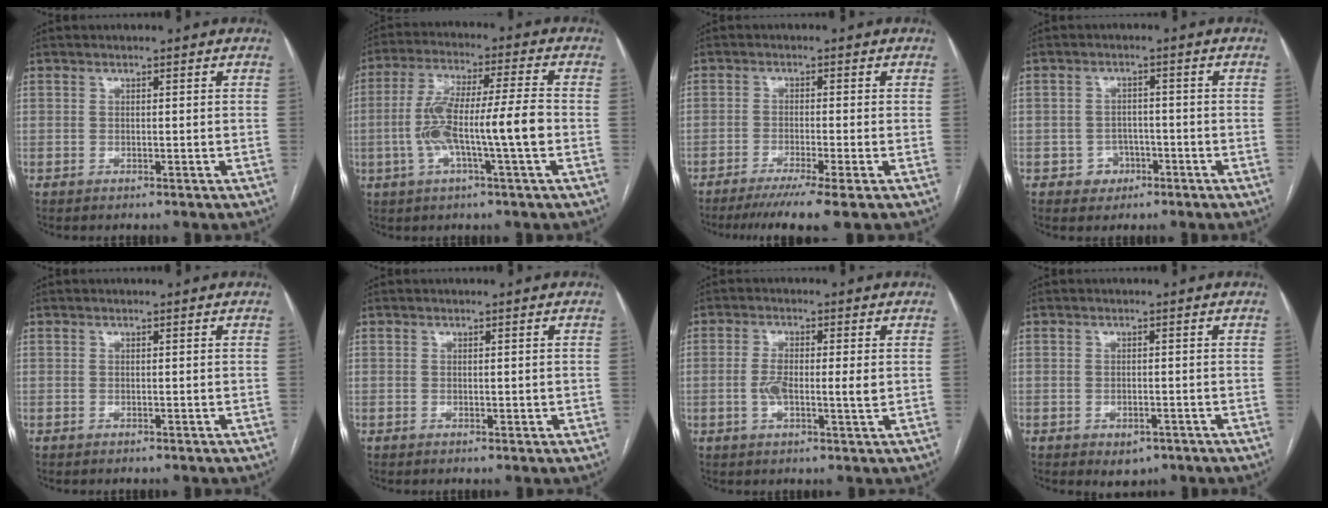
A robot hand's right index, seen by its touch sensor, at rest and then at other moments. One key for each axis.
{"total": 12.1, "fx": -2.5, "fy": 0.6, "fz": 11.8, "tx": -0.227, "ty": 0.019, "tz": -0.048}
{"total": 7.2, "fx": -5.2, "fy": -1.2, "fz": 4.9, "tx": -0.070, "ty": -0.019, "tz": -0.083}
{"total": 3.3, "fx": -1.5, "fy": 2.8, "fz": 0.6, "tx": 0.001, "ty": 0.011, "tz": -0.019}
{"total": 0.0}
{"total": 0.9, "fx": -0.1, "fy": 0.6, "fz": 0.7, "tx": -0.007, "ty": 0.000, "tz": 0.002}
{"total": 5.3, "fx": -0.2, "fy": 1.2, "fz": 5.1, "tx": -0.100, "ty": 0.002, "tz": -0.006}
{"total": 2.6, "fx": -1.4, "fy": 1.6, "fz": 1.5, "tx": -0.017, "ty": -0.001, "tz": -0.008}